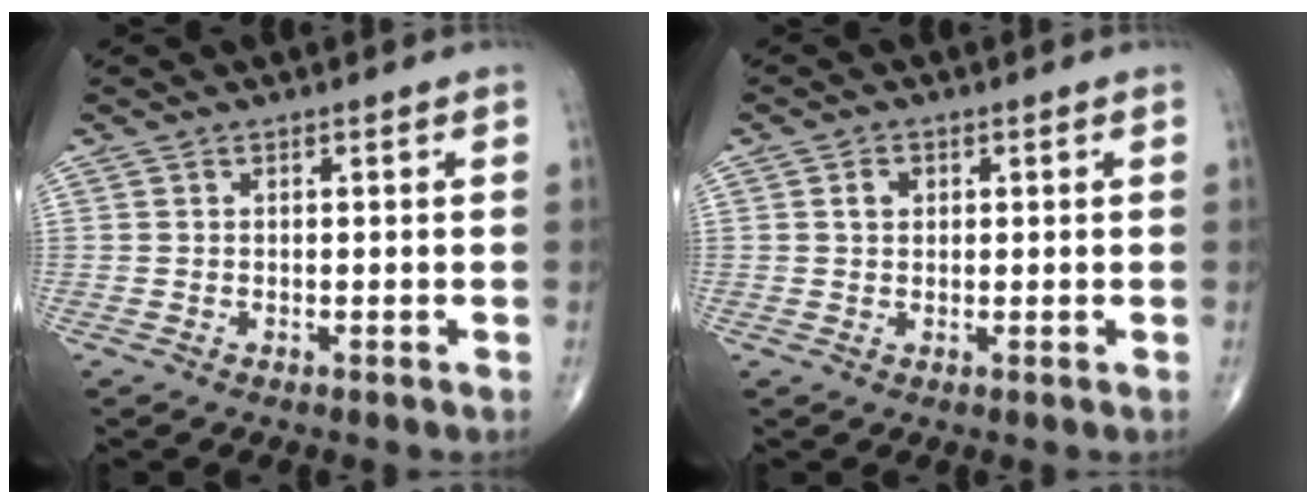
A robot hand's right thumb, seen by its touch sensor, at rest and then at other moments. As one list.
[{"total": 2.1, "force": [0.6, 1.7, 1.2], "torque": [-0.016, 0.003, 0.009]}]